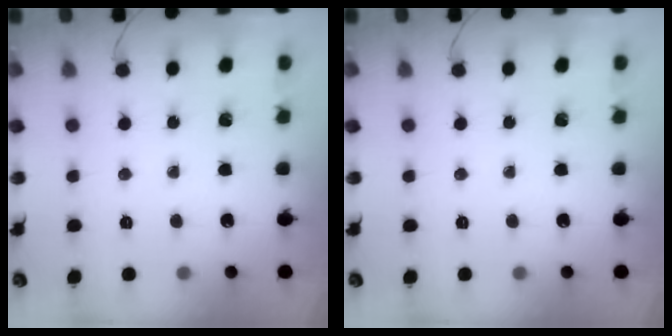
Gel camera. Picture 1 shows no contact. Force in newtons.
{"total": 0.0}